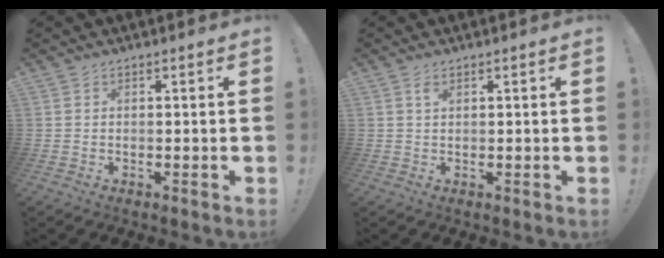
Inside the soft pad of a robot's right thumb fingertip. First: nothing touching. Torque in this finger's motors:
{"motor_torque": [0.47, 0.36, 0.30, 0.08, 0.16]}